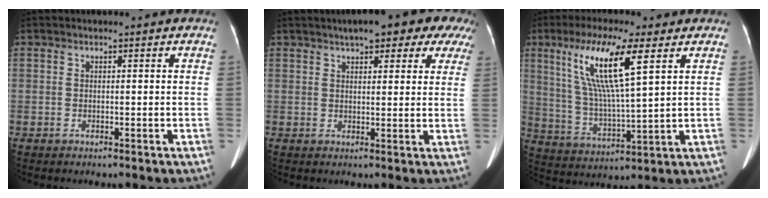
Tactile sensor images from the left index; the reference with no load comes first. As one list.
[{"total": 13.3, "force": [9.5, 4.1, 8.4], "torque": [-0.101, 0.032, 0.109]}, {"total": 13.2, "force": [5.8, 1.0, 11.8], "torque": [-0.245, 0.003, 0.109]}]